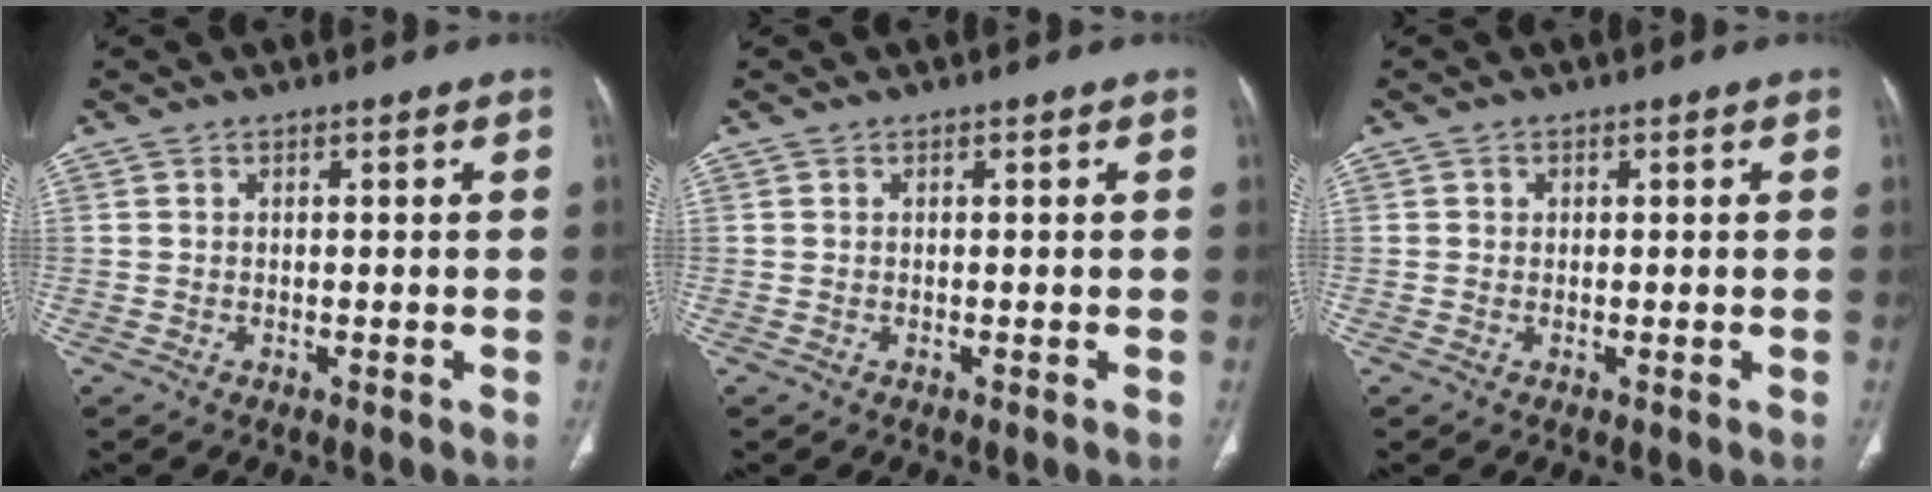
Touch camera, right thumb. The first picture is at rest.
{"total": 0.0}
{"total": 0.8, "force": [0.2, 0.8, 0.1], "torque": [0.003, 0.002, 0.003]}